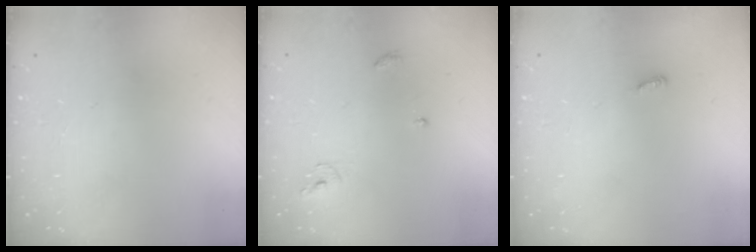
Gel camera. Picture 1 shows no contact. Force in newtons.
{"total": 4.1, "press": 4.0, "slide": 0.3}
{"total": 2.9, "press": 2.9, "slide": 0.2}